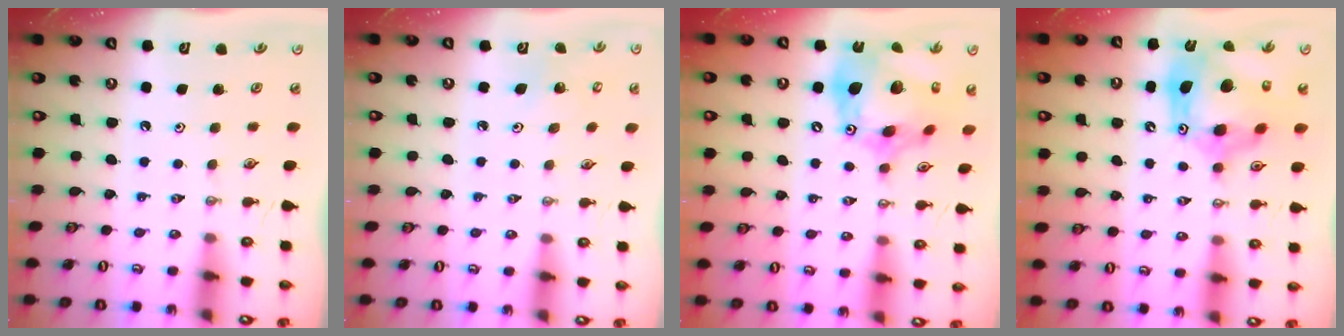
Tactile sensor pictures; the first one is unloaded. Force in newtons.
{"total": 2.7, "press": 2.7, "slide": 0.2}
{"total": 21.6, "press": 21.5, "slide": 2.3}
{"total": 18.2, "press": 18.1, "slide": 1.6}